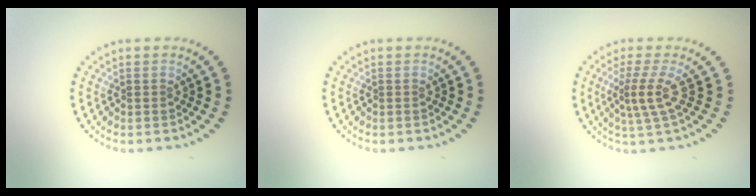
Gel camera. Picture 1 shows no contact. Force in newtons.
{"total": 0.0}
{"total": 2.8, "press": 2.0, "slide": 1.9}